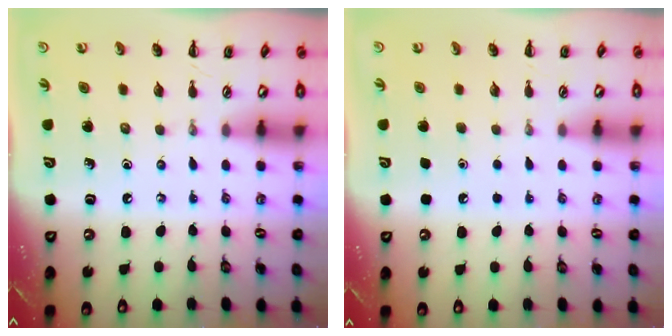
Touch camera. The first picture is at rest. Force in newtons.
{"total": 1.6, "press": 1.6, "slide": 0.1}